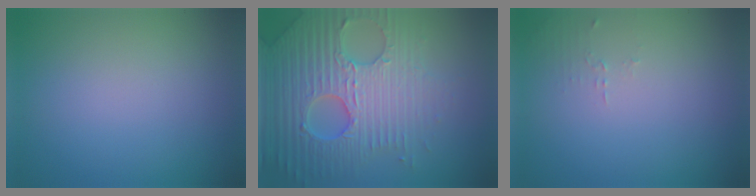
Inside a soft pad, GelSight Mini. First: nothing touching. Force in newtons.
{"total": 7.1, "press": 6.8, "slide": 1.8}
{"total": 0.9, "press": 0.9, "slide": 0.3}